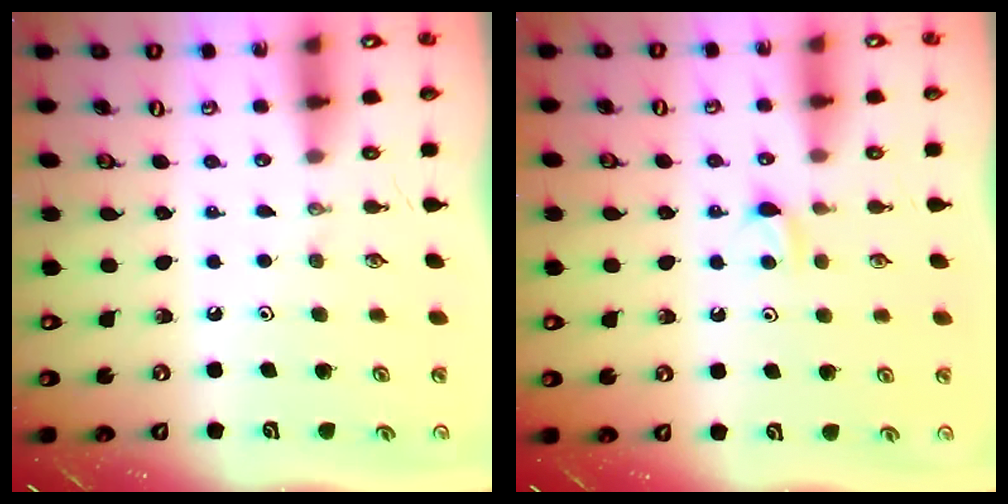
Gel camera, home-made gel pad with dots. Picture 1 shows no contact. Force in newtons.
{"total": 3.3, "press": 3.3, "slide": 0.4}